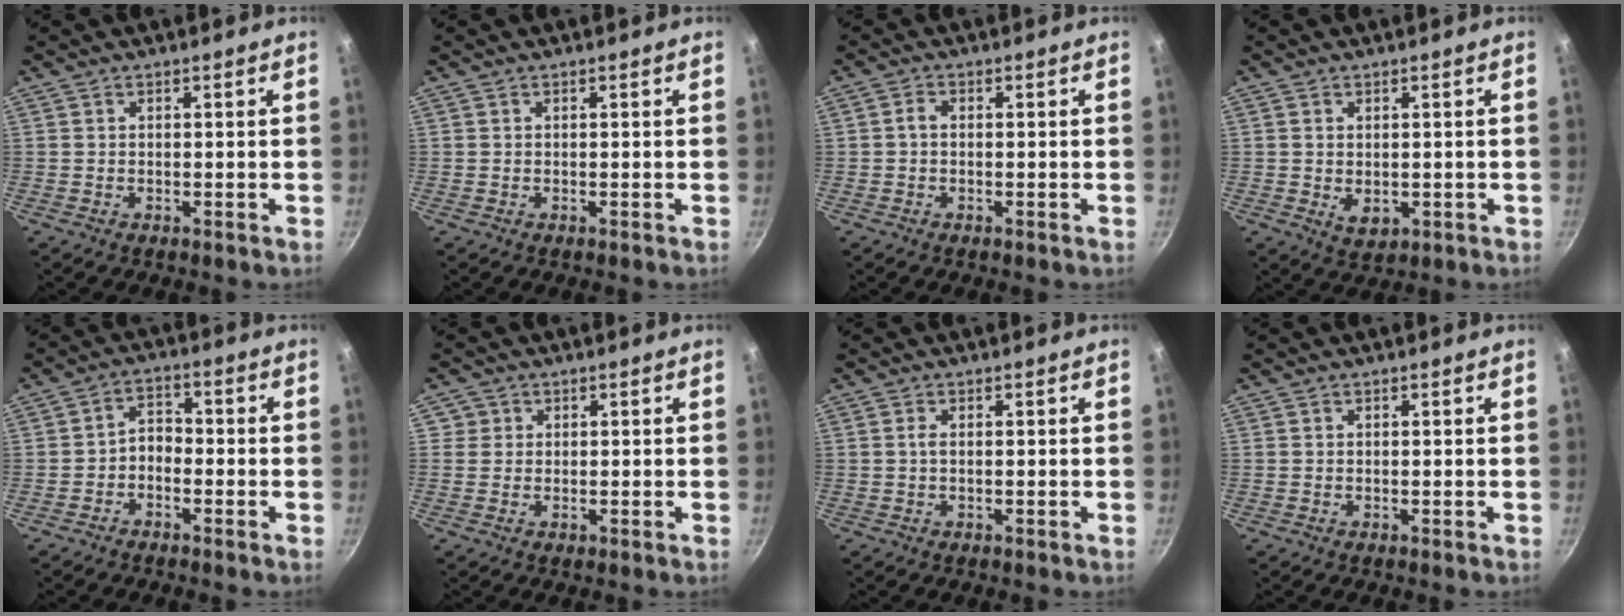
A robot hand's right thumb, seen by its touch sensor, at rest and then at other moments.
{"total": 0.0}
{"total": 1.5, "force": [-0.2, 1.0, 1.1], "torque": [-0.022, 0.008, -0.006]}
{"total": 3.7, "force": [-0.2, 2.6, 2.6], "torque": [-0.041, -0.010, 0.003]}
{"total": 3.5, "force": [-1.7, 2.4, 2.0], "torque": [-0.020, 0.030, -0.036]}
{"total": 2.1, "force": [0.4, 2.1, 0.2], "torque": [0.019, 0.003, 0.001]}
{"total": 0.8, "force": [0.0, 0.2, 0.7], "torque": [-0.016, 0.001, 0.001]}
{"total": 0.0}